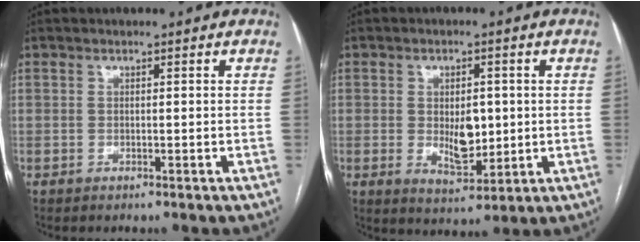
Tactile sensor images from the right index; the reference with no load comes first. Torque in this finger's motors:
{"motor_torque": [0.73, 0.15, 0.43, 0.08]}